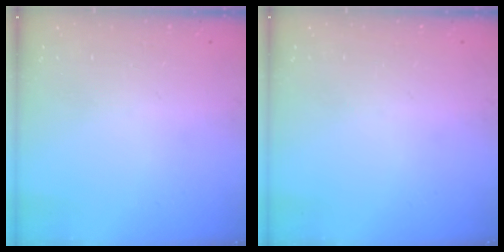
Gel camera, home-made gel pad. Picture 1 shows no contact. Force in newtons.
{"total": 0.0}